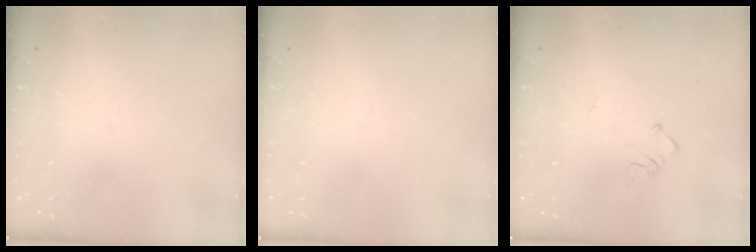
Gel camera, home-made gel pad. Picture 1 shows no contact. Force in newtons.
{"total": 1.6, "press": 1.6, "slide": 0.1}
{"total": 2.8, "press": 2.8, "slide": 0.5}